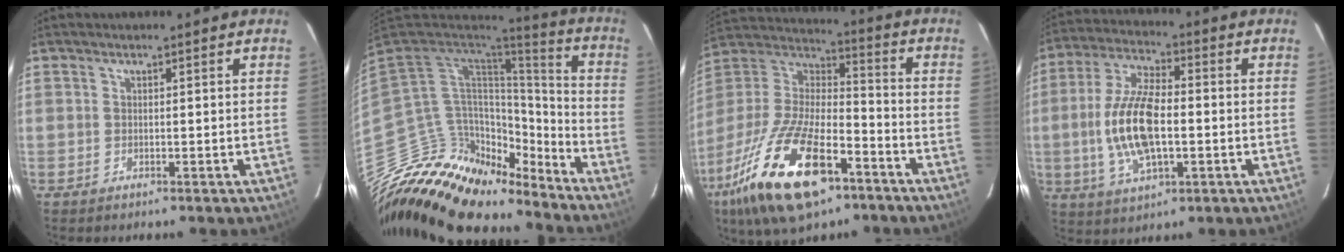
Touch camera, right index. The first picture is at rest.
{"total": 24.3, "force": [-19.7, 9.8, 10.2], "torque": [-0.203, 0.005, -0.329]}
{"total": 25.2, "force": [-13.8, 10.6, 18.3], "torque": [-0.374, -0.032, -0.240]}
{"total": 14.5, "force": [-1.6, 6.3, 12.9], "torque": [-0.268, 0.003, -0.028]}